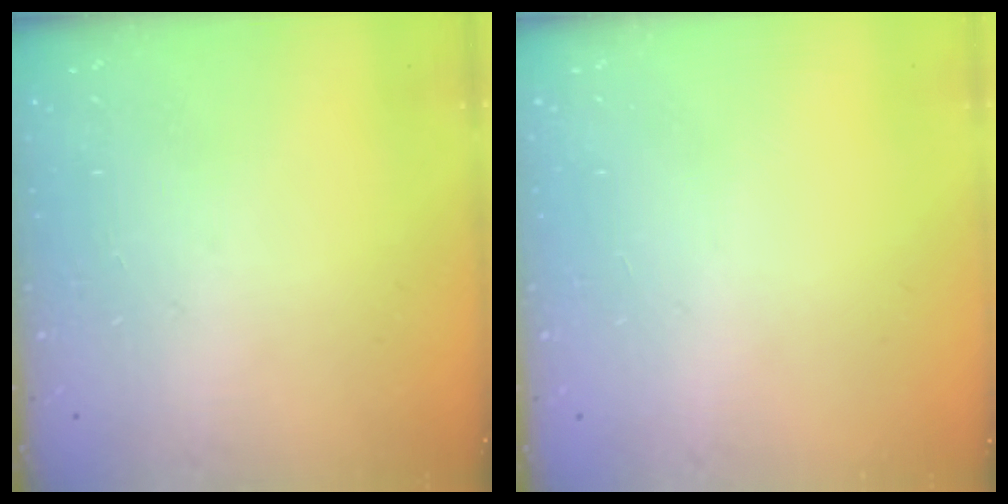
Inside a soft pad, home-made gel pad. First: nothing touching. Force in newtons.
{"total": 1.1, "press": 0.8, "slide": 0.7}